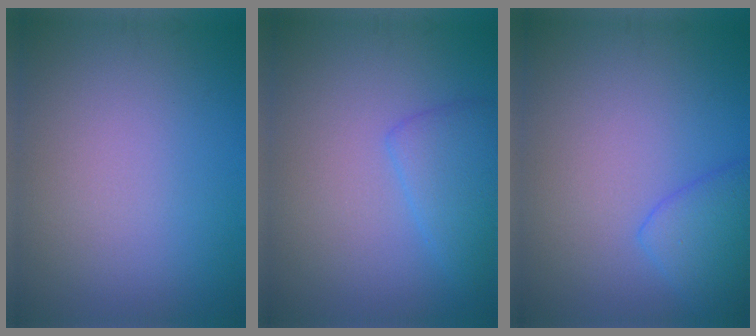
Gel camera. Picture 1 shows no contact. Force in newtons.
{"total": 2.8, "press": 2.8, "slide": 0.2}
{"total": 2.9, "press": 2.9, "slide": 0.2}